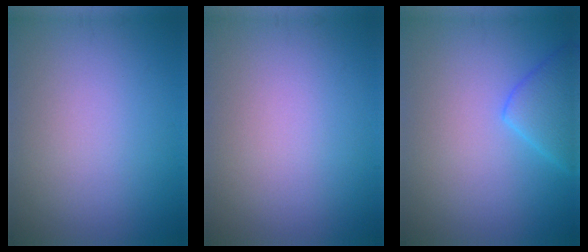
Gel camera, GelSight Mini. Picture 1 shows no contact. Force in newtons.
{"total": 0.0}
{"total": 3.4, "press": 3.4, "slide": 0.3}